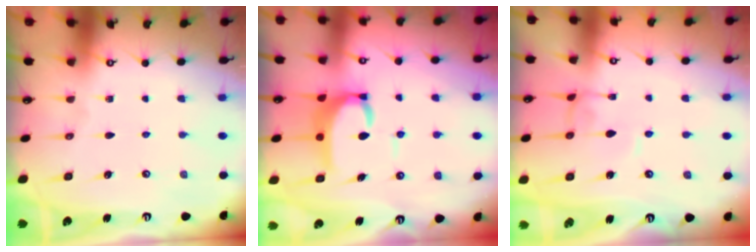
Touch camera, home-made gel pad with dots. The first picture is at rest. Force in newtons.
{"total": 6.6, "press": 6.5, "slide": 0.9}
{"total": 1.5, "press": 1.5, "slide": 0.2}